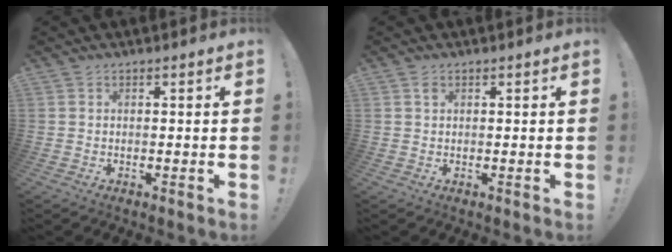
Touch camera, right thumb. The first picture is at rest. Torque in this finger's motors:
{"motor_torque": [-0.07, 0.20, 0.12, -0.02, 0.00]}